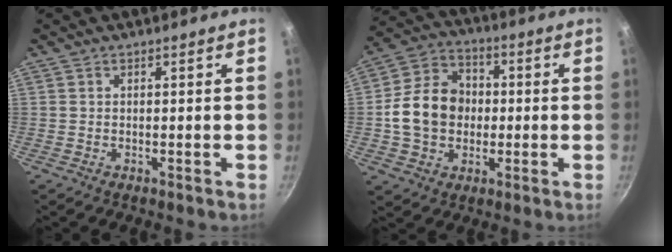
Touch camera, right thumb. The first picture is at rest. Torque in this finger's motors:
{"motor_torque": [1.06, 2.72, 1.02, -0.77, 0.29]}